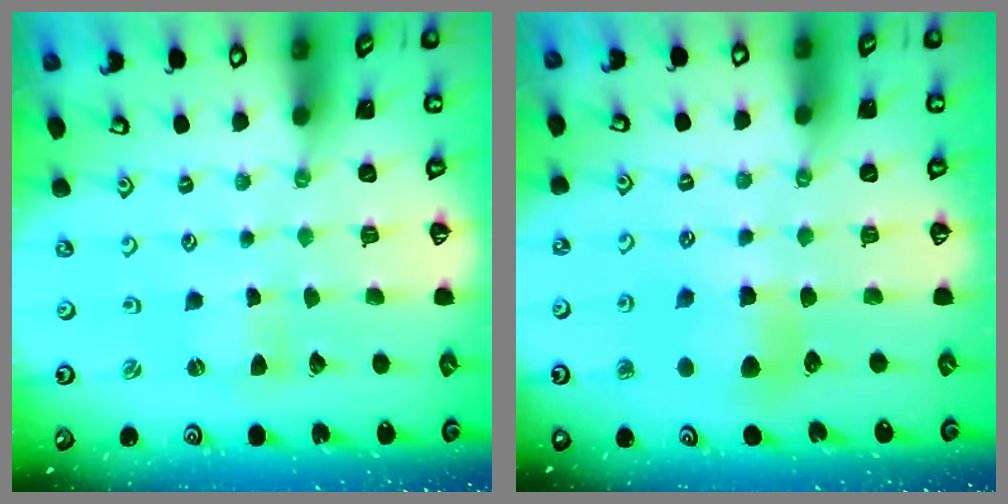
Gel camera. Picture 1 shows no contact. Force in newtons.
{"total": 6.5, "press": 6.5, "slide": 0.5}